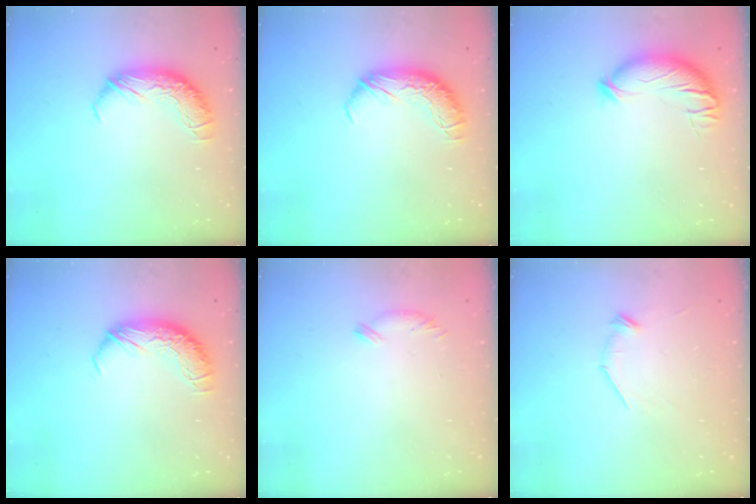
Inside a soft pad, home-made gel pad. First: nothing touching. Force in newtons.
{"total": 0.0}
{"total": 4.5, "press": 4.3, "slide": 1.3}
{"total": 0.0}
{"total": 8.0, "press": 8.0, "slide": 0.5}
{"total": 5.9, "press": 5.8, "slide": 1.3}